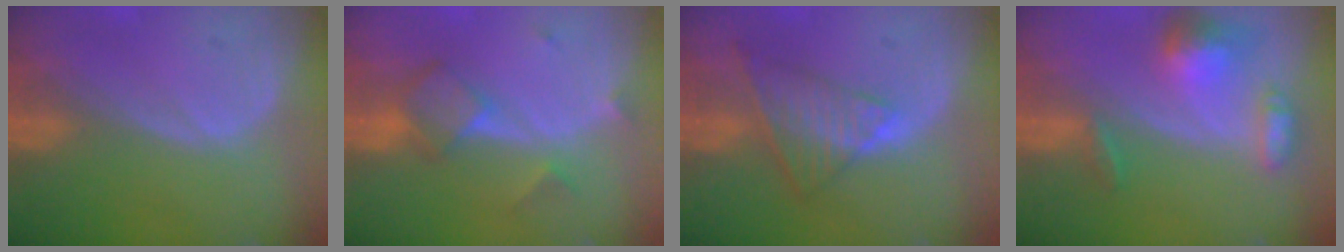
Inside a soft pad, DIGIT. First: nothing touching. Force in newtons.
{"total": 6.0, "press": 5.2, "slide": 3.0}
{"total": 7.6, "press": 6.2, "slide": 4.3}
{"total": 7.0, "press": 6.6, "slide": 2.5}